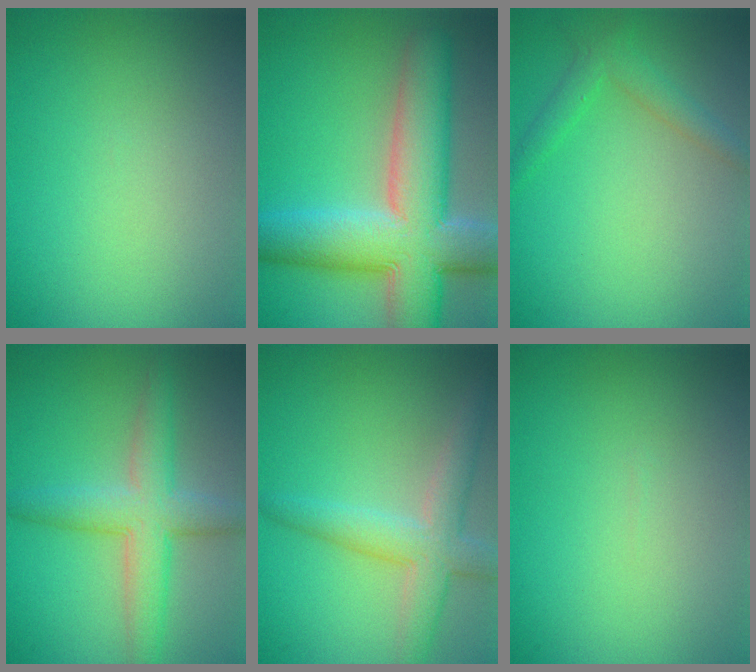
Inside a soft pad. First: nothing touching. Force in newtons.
{"total": 11.4, "press": 11.4, "slide": 0.7}
{"total": 2.3, "press": 2.3, "slide": 0.2}
{"total": 4.8, "press": 4.8, "slide": 0.2}
{"total": 4.2, "press": 4.2, "slide": 0.2}
{"total": 0.0}